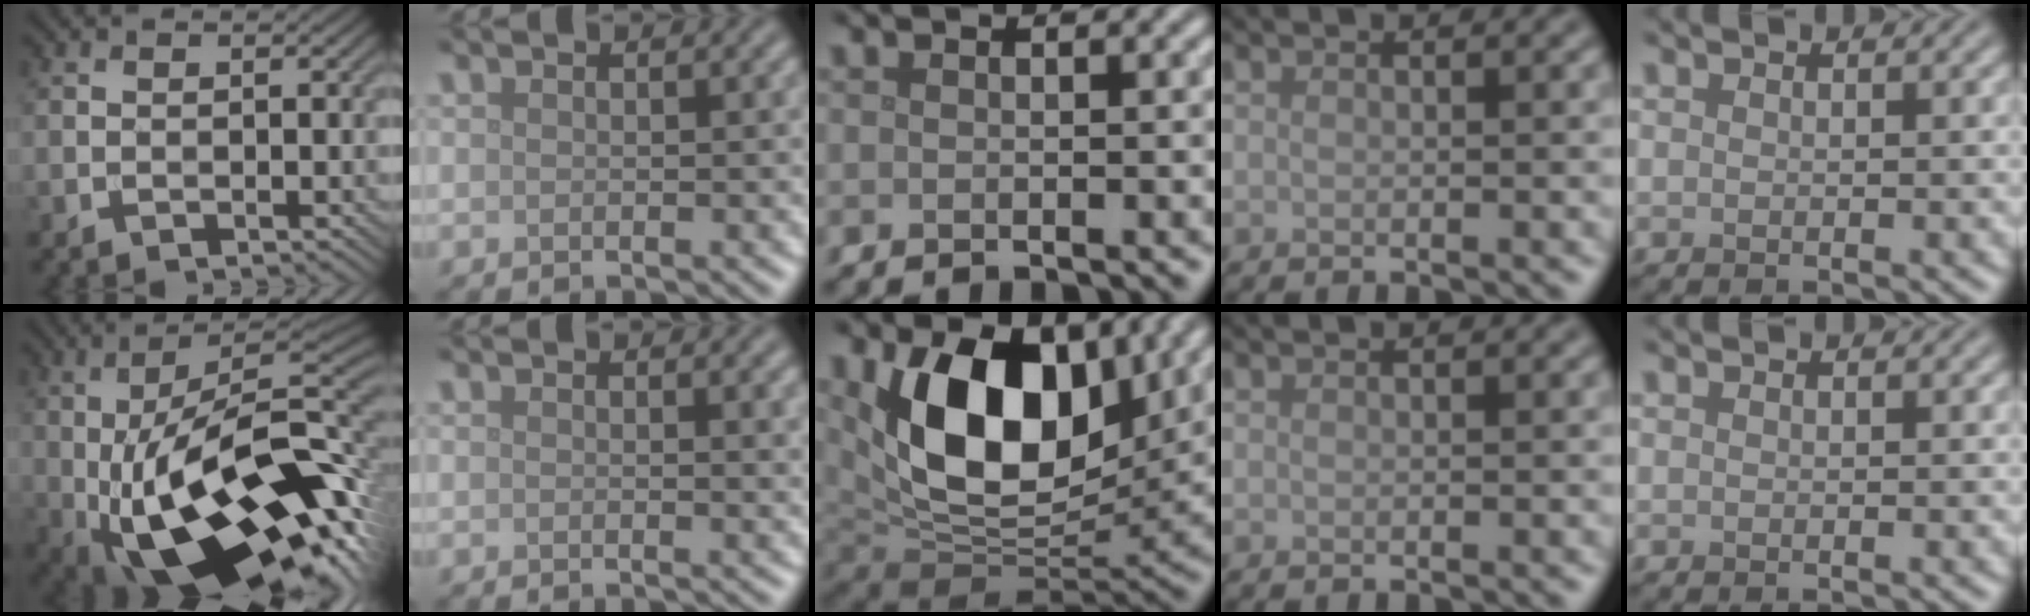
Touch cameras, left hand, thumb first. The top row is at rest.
{"thumb": {"total": 22.3, "force": [-4.1, 10.2, 19.5], "torque": [-0.321, -0.020, -0.060]}, "index": {"total": 1.6, "force": [0.7, 0.5, 1.3], "torque": [-0.009, 0.003, 0.006]}, "middle": {"total": 13.4, "force": [3.6, 8.3, 9.9], "torque": [-0.165, -0.013, 0.060]}}